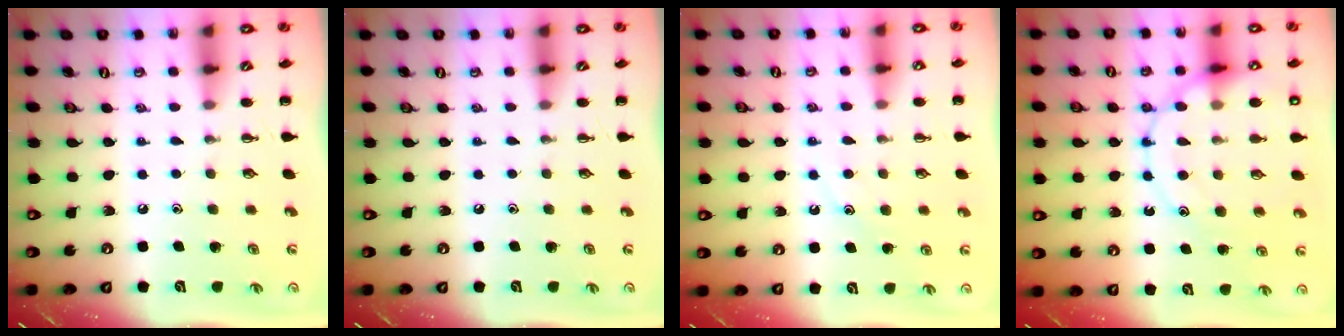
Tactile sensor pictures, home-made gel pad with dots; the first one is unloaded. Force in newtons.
{"total": 0.0}
{"total": 10.2, "press": 10.1, "slide": 1.3}
{"total": 15.8, "press": 15.7, "slide": 1.8}